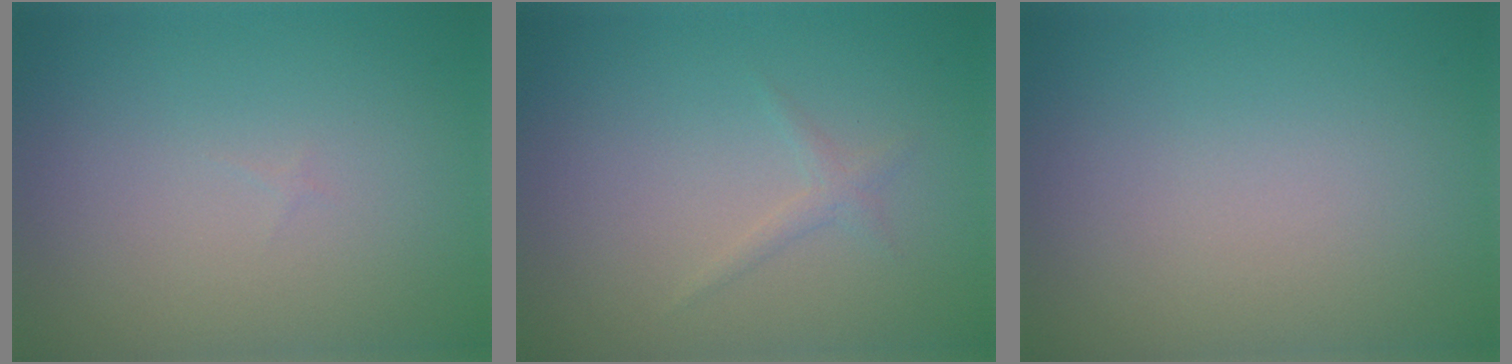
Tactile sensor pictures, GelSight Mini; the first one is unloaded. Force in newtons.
{"total": 0.9, "press": 0.9, "slide": 0.1}
{"total": 0.0}